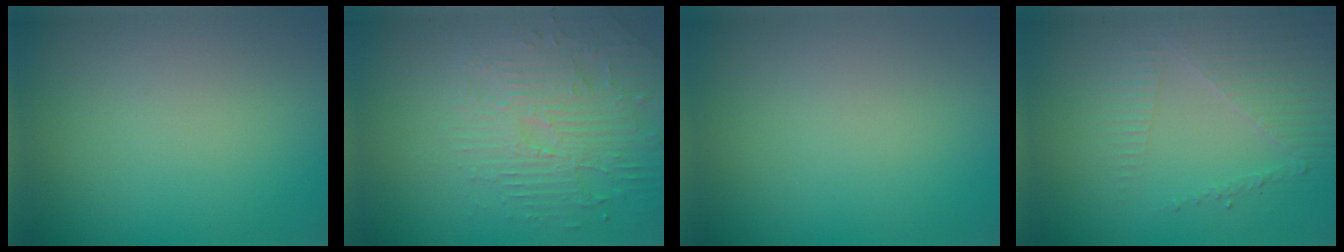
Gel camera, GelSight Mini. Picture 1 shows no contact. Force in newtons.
{"total": 4.6, "press": 3.7, "slide": 2.7}
{"total": 0.0}
{"total": 5.2, "press": 3.1, "slide": 4.2}